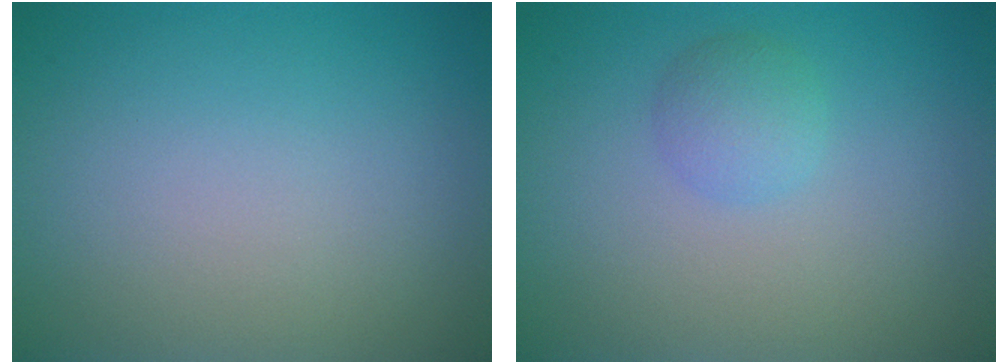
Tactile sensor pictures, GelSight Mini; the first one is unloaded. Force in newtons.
{"total": 1.9, "press": 1.9, "slide": 0.1}